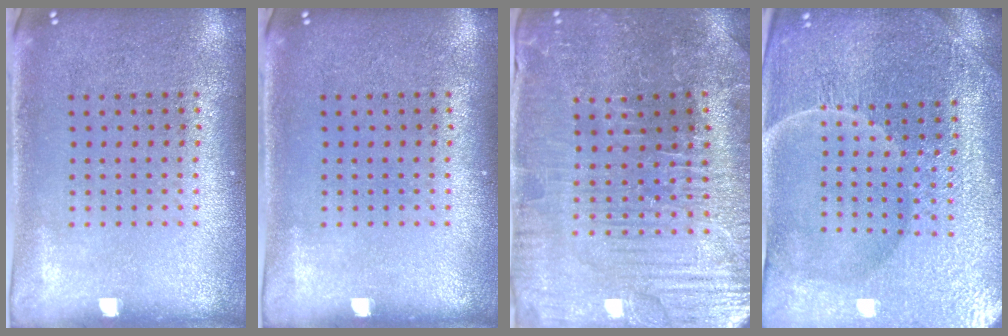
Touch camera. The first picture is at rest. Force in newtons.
{"total": 0.0}
{"total": 3.6, "press": 3.6, "slide": 0.4}
{"total": 5.3, "press": 5.0, "slide": 1.8}